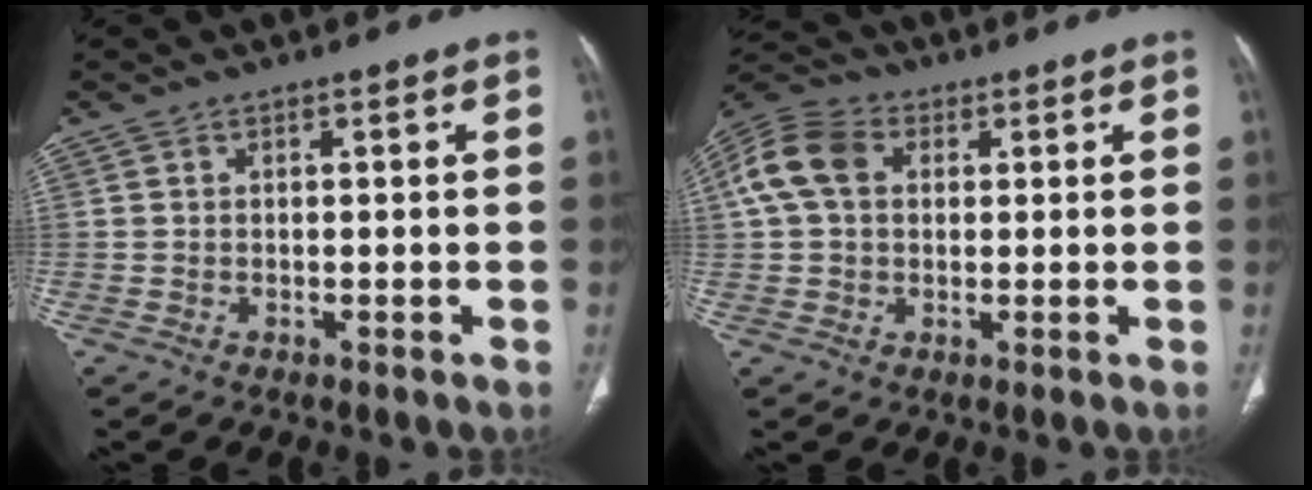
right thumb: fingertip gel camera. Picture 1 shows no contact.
{"total": 10.8, "force": [2.5, 7.9, 7.0], "torque": [-0.141, 0.026, 0.041]}